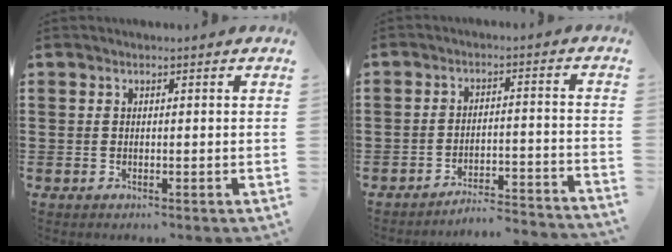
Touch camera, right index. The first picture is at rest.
{"total": 4.3, "force": [-4.2, -0.1, 0.8], "torque": [-0.019, -0.004, -0.089]}